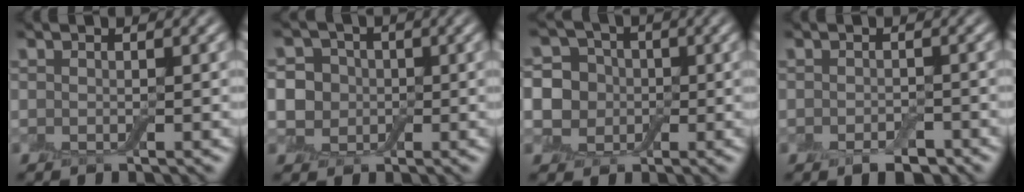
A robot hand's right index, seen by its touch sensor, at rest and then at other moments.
{"total": 6.2, "force": [0.2, 5.8, 2.3], "torque": [-0.032, 0.029, -0.024]}
{"total": 8.4, "force": [0.2, 7.8, 3.0], "torque": [-0.068, 0.034, -0.026]}
{"total": 2.3, "force": [-1.4, 1.2, 1.5], "torque": [-0.022, -0.003, -0.022]}